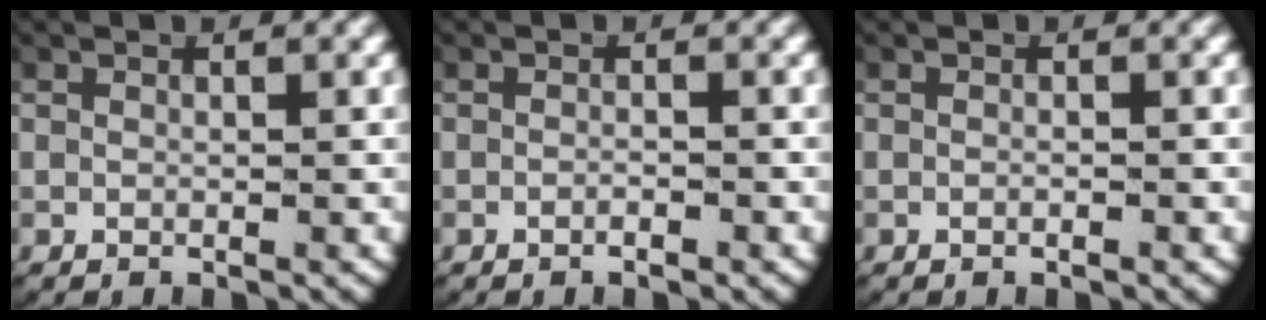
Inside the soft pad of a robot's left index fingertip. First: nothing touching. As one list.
[{"total": 1.0, "force": [-0.8, 0.2, 0.5], "torque": [-0.009, 0.001, -0.016]}, {"total": 0.6, "force": [-0.5, 0.1, 0.3], "torque": [-0.007, 0.002, -0.010]}]